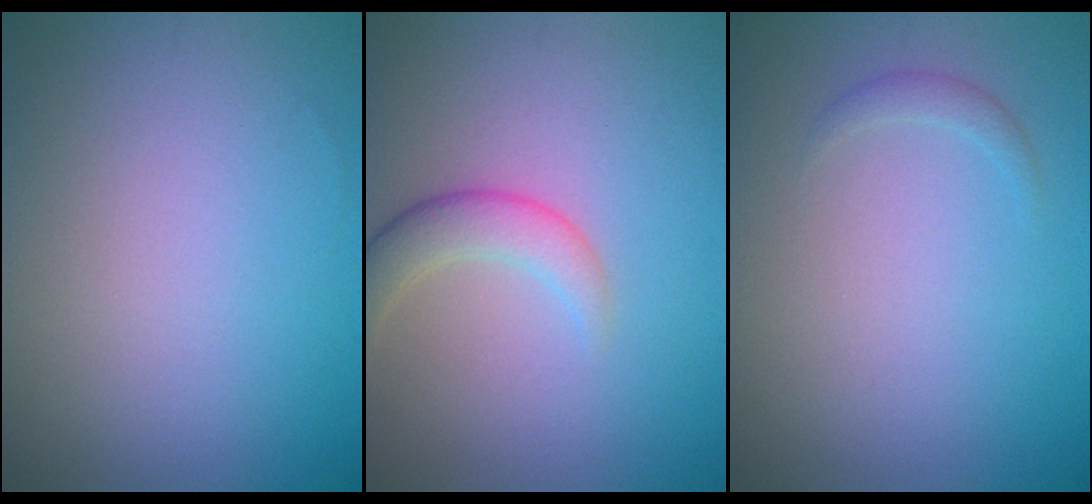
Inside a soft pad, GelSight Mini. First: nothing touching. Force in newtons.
{"total": 2.6, "press": 2.6, "slide": 0.2}
{"total": 0.8, "press": 0.8, "slide": 0.0}